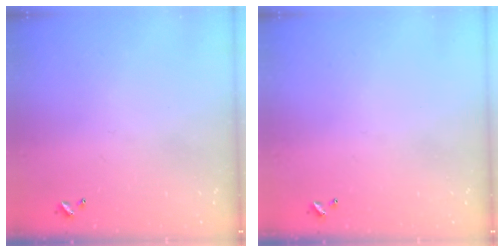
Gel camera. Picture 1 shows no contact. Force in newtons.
{"total": 0.0}